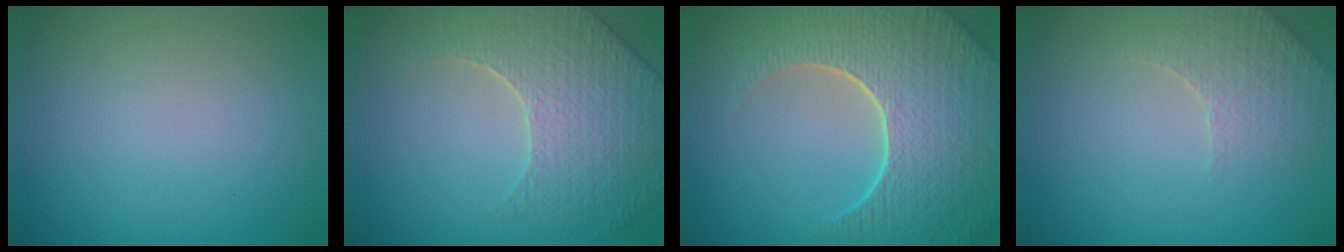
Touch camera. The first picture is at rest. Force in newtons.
{"total": 6.3, "press": 5.2, "slide": 3.6}
{"total": 9.3, "press": 6.6, "slide": 6.5}
{"total": 3.3, "press": 3.2, "slide": 0.9}